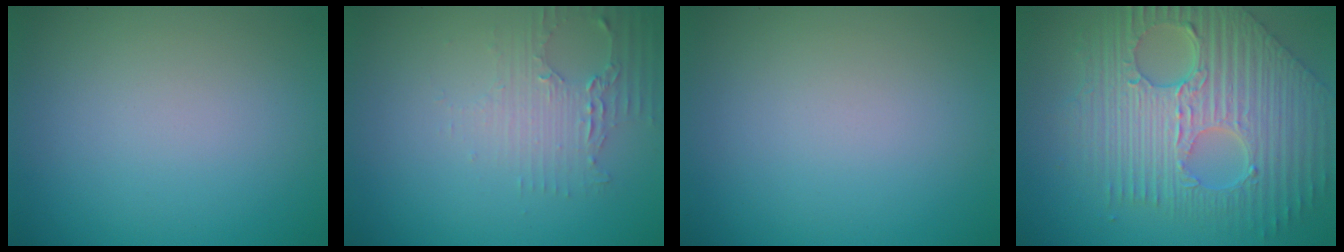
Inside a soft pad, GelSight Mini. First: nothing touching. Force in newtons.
{"total": 2.4, "press": 2.3, "slide": 0.9}
{"total": 0.0}
{"total": 10.6, "press": 7.2, "slide": 7.8}